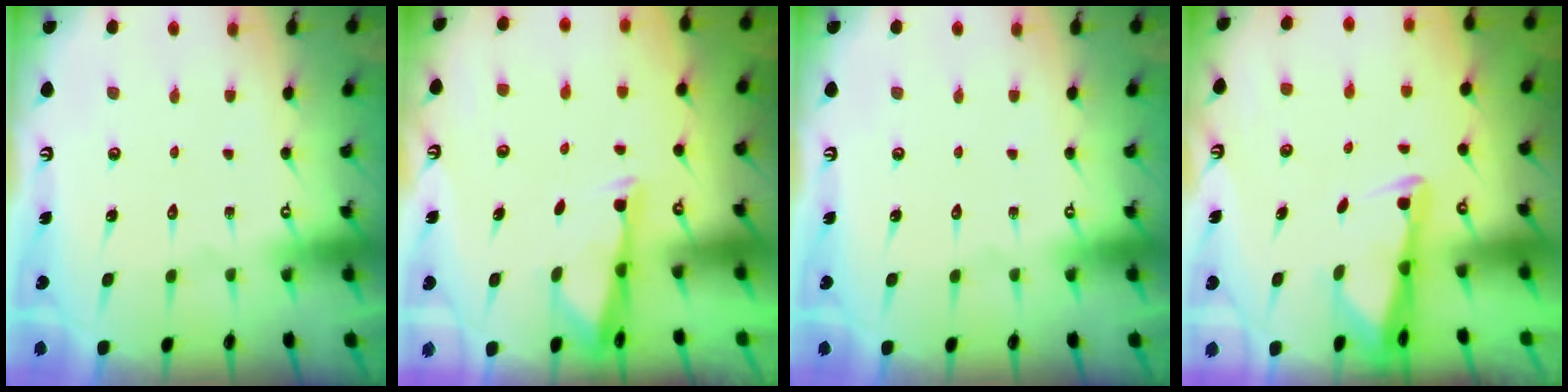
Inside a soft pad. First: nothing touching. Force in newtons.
{"total": 2.9, "press": 2.9, "slide": 0.6}
{"total": 0.0}
{"total": 2.6, "press": 2.6, "slide": 0.5}